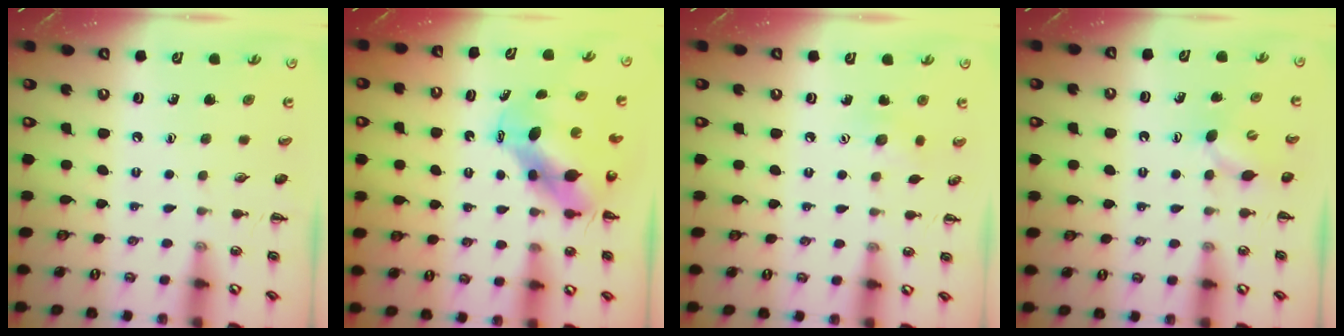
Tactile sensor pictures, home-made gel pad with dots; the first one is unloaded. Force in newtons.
{"total": 7.6, "press": 7.4, "slide": 1.9}
{"total": 3.8, "press": 3.7, "slide": 1.1}
{"total": 5.1, "press": 4.9, "slide": 1.4}